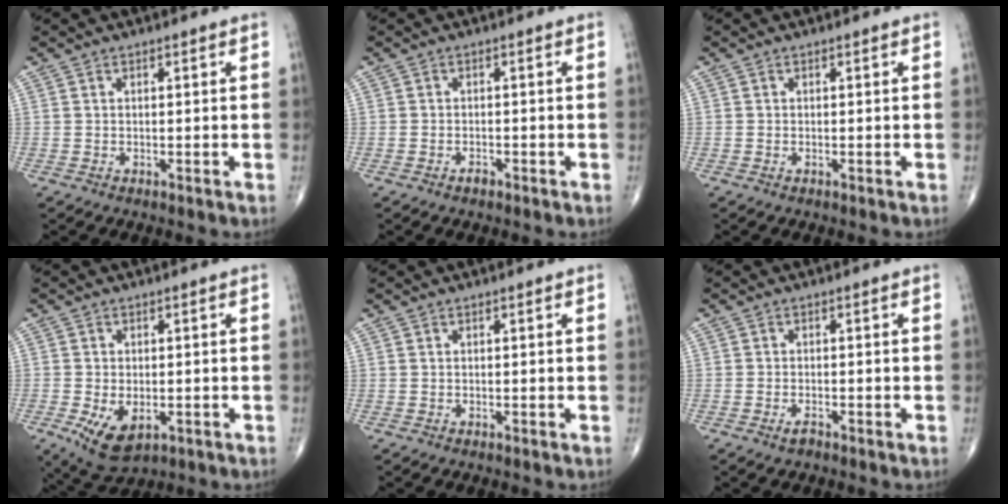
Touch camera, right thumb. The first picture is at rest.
{"total": 1.1, "force": [-0.8, 0.5, 0.5], "torque": [-0.009, 0.003, -0.015]}
{"total": 0.0}
{"total": 7.7, "force": [-2.4, 4.5, 5.8], "torque": [-0.099, -0.007, -0.029]}
{"total": 0.0}
{"total": 1.5, "force": [-1.0, 0.6, 0.9], "torque": [-0.020, 0.002, -0.020]}